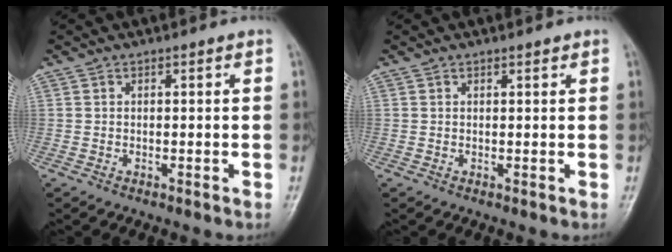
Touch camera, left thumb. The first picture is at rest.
{"total": 0.7, "force": [0.5, 0.2, 0.3], "torque": [-0.007, -0.003, 0.007]}